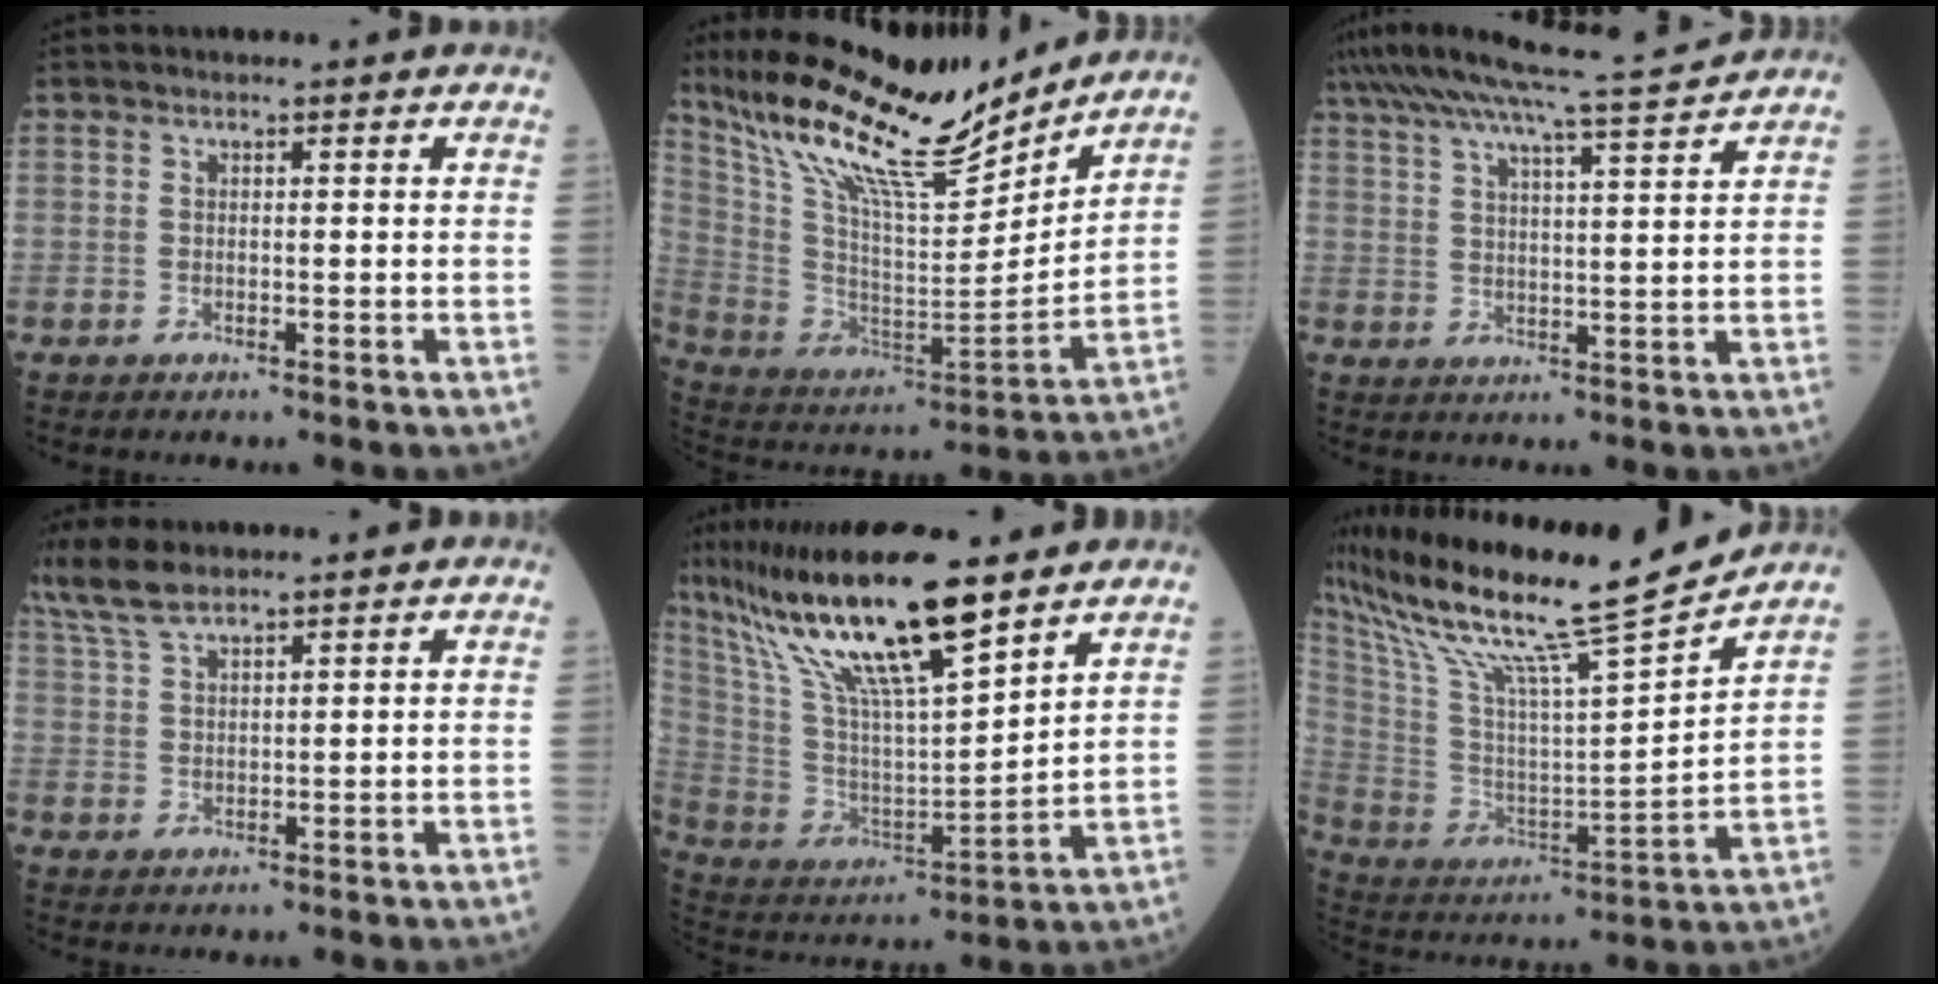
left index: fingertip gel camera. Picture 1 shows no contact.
{"total": 22.6, "force": [18.3, 3.3, 12.8], "torque": [-0.237, -0.011, 0.324]}
{"total": 13.5, "force": [11.9, -0.9, 6.4], "torque": [-0.123, 0.006, 0.173]}
{"total": 7.2, "force": [5.9, 1.4, 3.8], "torque": [-0.092, 0.019, 0.122]}
{"total": 22.1, "force": [15.7, 2.8, 15.3], "torque": [-0.298, 0.002, 0.291]}
{"total": 21.3, "force": [18.0, -0.9, 11.3], "torque": [-0.222, -0.024, 0.310]}